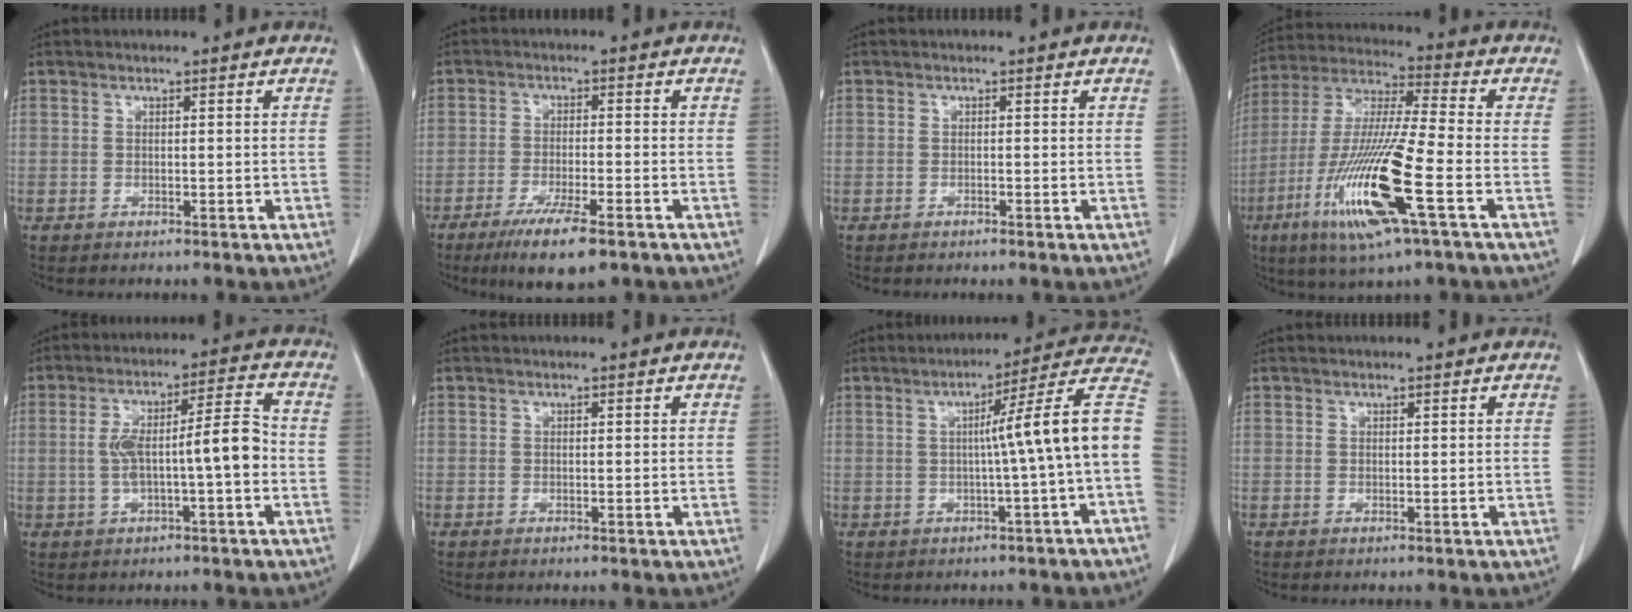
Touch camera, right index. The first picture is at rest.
{"total": 9.0, "force": [-5.9, 1.1, 6.7], "torque": [-0.112, -0.022, -0.092]}
{"total": 0.0}
{"total": 18.3, "force": [-6.7, 0.8, 17.0], "torque": [-0.361, -0.026, -0.128]}
{"total": 9.3, "force": [-1.2, 1.2, 9.1], "torque": [-0.158, 0.031, -0.017]}
{"total": 0.0}
{"total": 11.7, "force": [-0.6, -1.7, 11.6], "torque": [-0.148, 0.027, -0.013]}
{"total": 0.0}